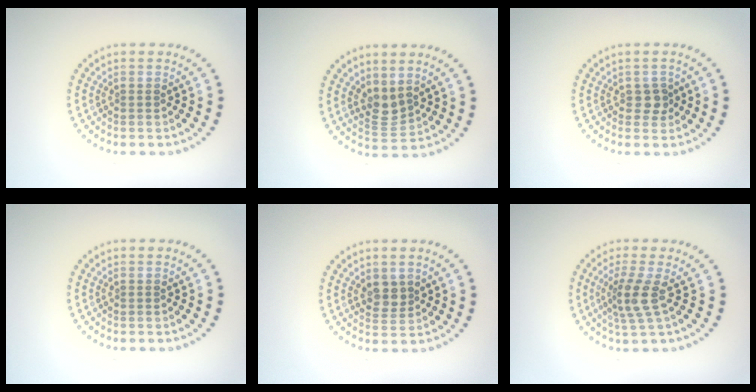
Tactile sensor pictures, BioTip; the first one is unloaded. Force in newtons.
{"total": 2.0, "press": 1.6, "slide": 1.2}
{"total": 1.3, "press": 1.3, "slide": 0.5}
{"total": 0.0}
{"total": 2.0, "press": 1.9, "slide": 0.8}
{"total": 2.9, "press": 2.2, "slide": 1.8}